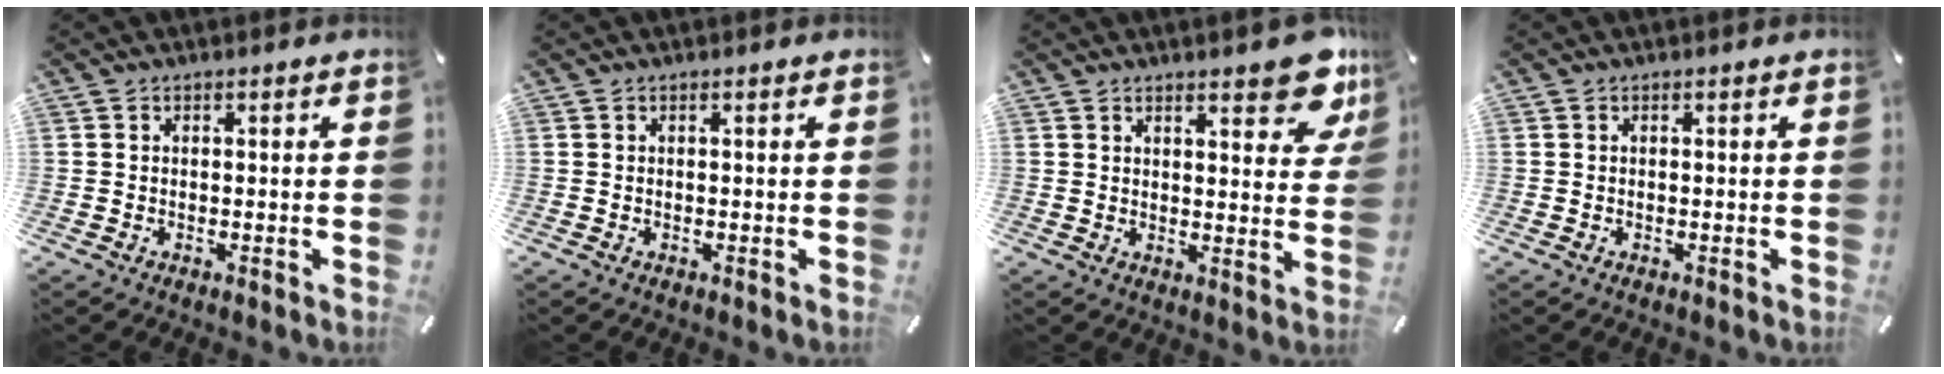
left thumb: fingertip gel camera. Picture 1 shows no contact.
{"total": 0.0}
{"total": 9.9, "force": [6.7, 3.5, 6.3], "torque": [-0.071, -0.043, 0.113]}
{"total": 0.0}